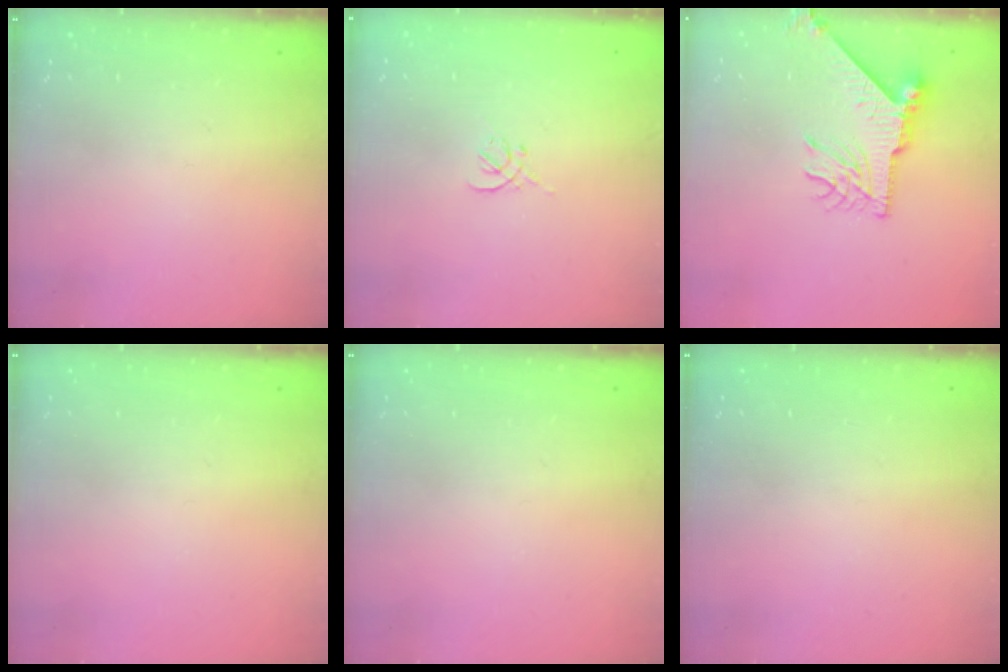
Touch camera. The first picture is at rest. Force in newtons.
{"total": 0.0}
{"total": 8.9, "press": 8.9, "slide": 1.1}
{"total": 0.0}
{"total": 0.0}
{"total": 0.0}